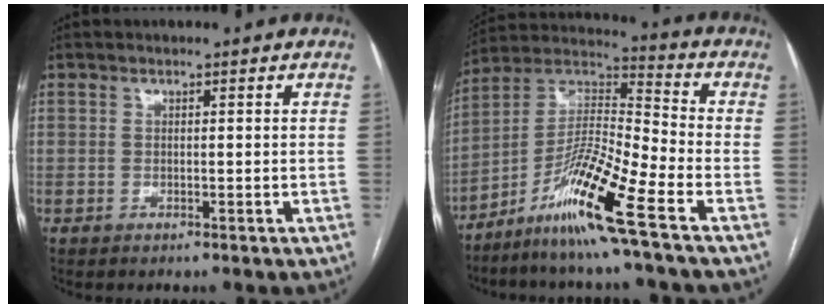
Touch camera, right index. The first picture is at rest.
{"total": 13.7, "force": [-8.0, -0.9, 11.1], "torque": [-0.213, -0.008, -0.153]}